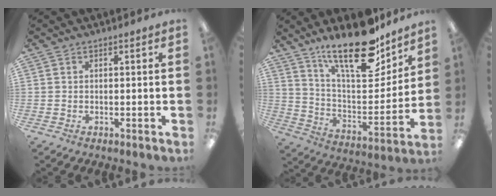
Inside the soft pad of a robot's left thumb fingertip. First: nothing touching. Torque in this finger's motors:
{"motor_torque": [1.19, 0.30, 1.40, -1.37, 0.38]}